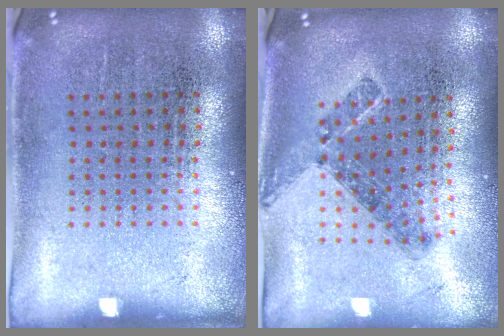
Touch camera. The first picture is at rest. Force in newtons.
{"total": 0.8, "press": 0.7, "slide": 0.4}